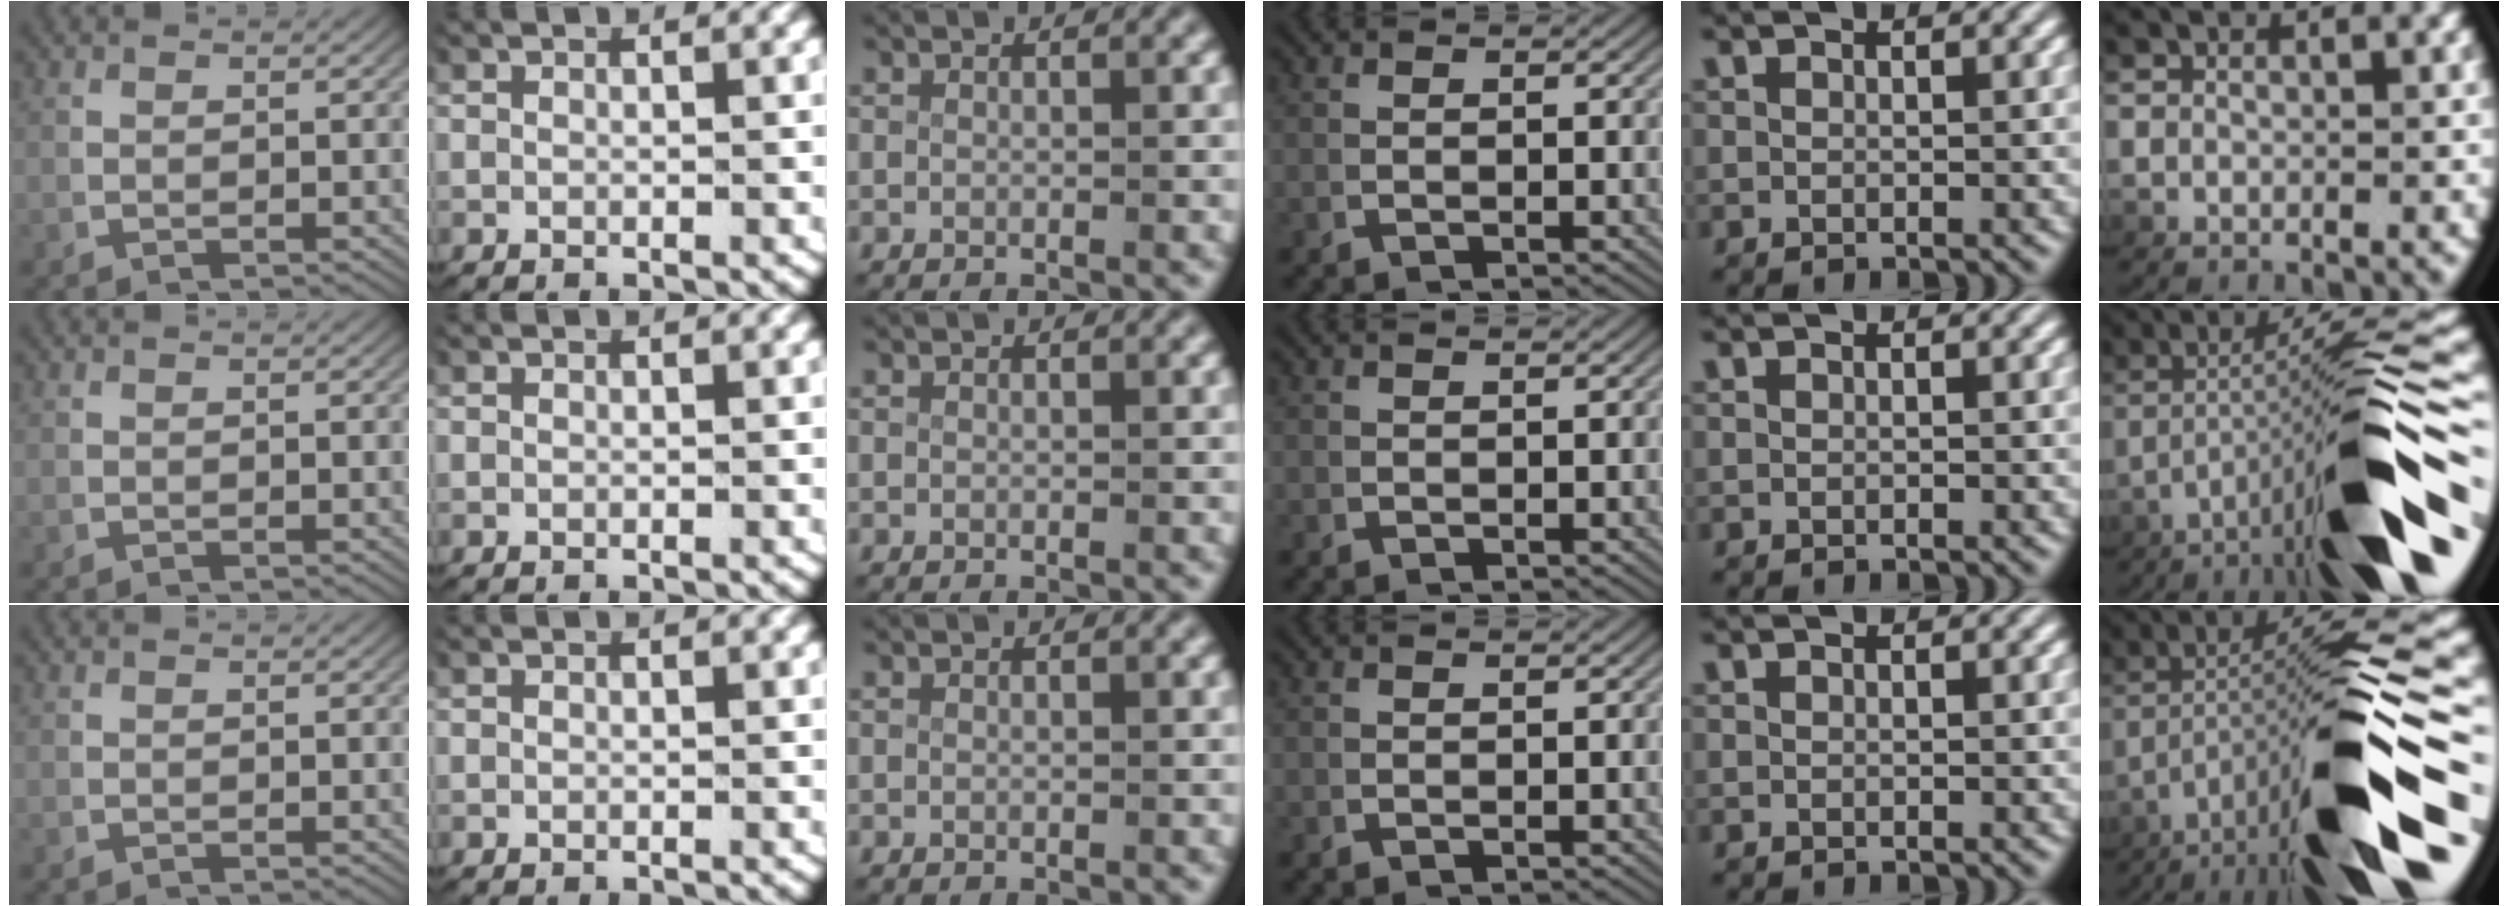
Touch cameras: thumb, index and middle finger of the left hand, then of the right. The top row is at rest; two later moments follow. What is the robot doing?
{"motion": "lift_and_place", "object": "photo album"}